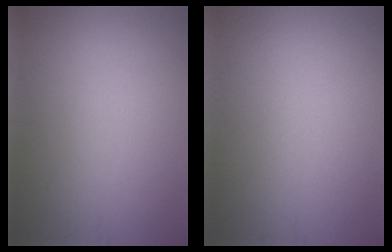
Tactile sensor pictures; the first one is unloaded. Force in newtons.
{"total": 0.0}